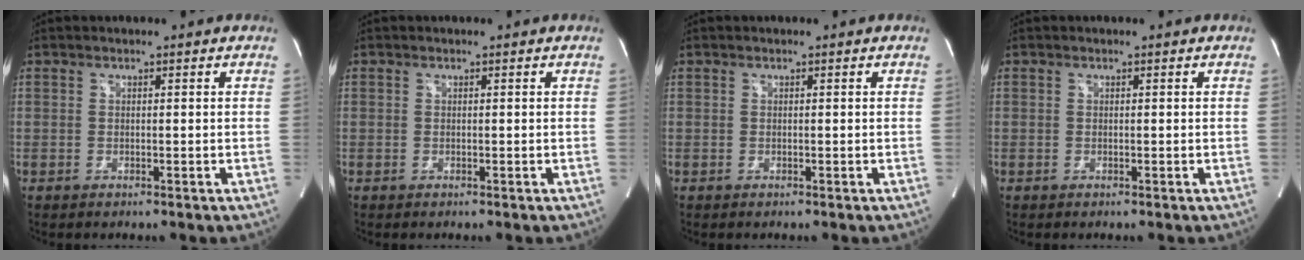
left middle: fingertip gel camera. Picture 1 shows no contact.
{"total": 0.0}
{"total": 0.0}
{"total": 0.0}